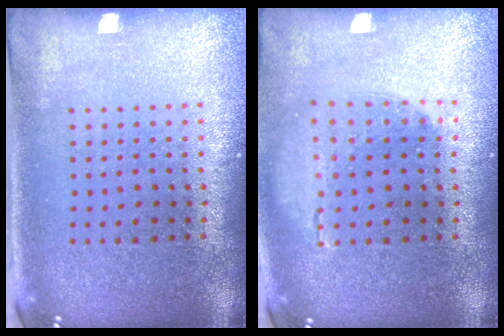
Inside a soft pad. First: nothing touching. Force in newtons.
{"total": 1.1, "press": 1.1, "slide": 0.2}